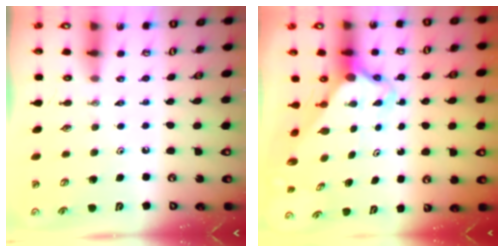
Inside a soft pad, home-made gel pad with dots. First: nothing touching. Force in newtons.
{"total": 3.8, "press": 3.7, "slide": 0.3}